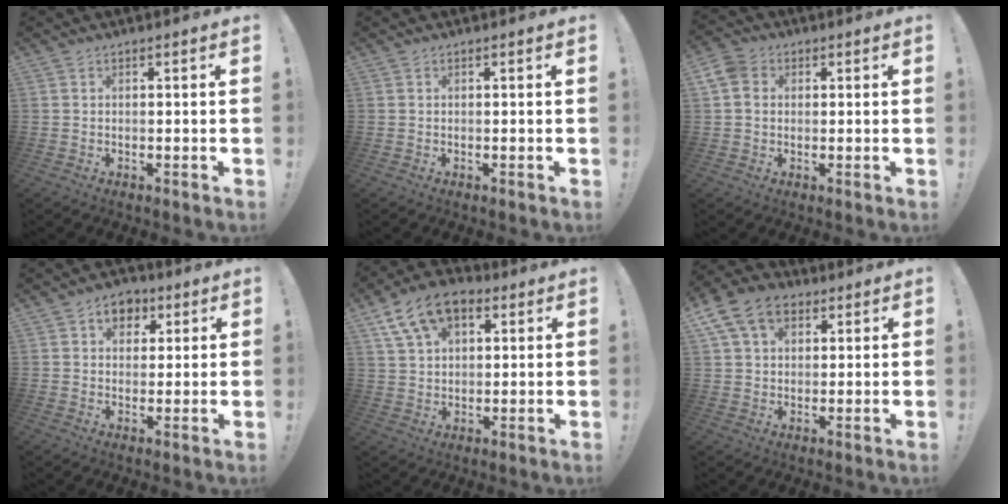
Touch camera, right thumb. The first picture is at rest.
{"total": 0.0}
{"total": 6.6, "force": [1.5, 5.5, 3.3], "torque": [-0.070, 0.004, 0.028]}
{"total": 6.9, "force": [2.7, 5.5, 3.1], "torque": [-0.032, -0.008, 0.048]}
{"total": 13.5, "force": [6.4, 8.5, 8.2], "torque": [-0.148, -0.024, 0.123]}
{"total": 12.4, "force": [5.8, 8.7, 6.7], "torque": [-0.115, -0.013, 0.116]}